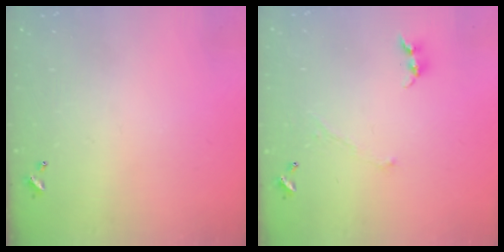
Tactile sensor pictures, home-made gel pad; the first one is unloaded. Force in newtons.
{"total": 0.8, "press": 0.7, "slide": 0.3}